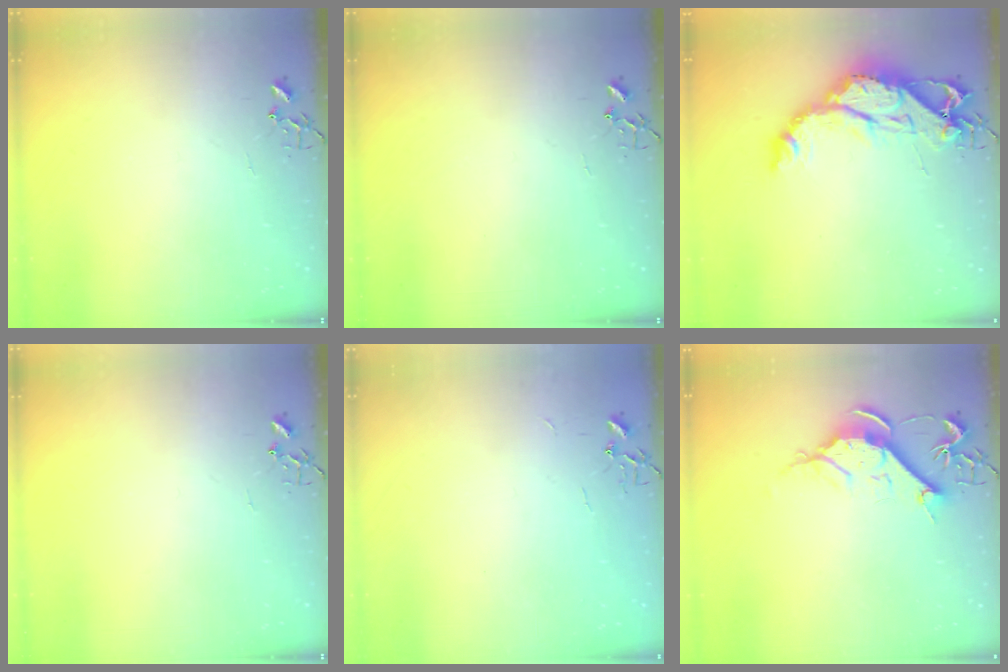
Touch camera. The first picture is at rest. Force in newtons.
{"total": 0.0}
{"total": 15.7, "press": 15.6, "slide": 1.4}
{"total": 0.0}
{"total": 1.9, "press": 1.9, "slide": 0.3}
{"total": 10.1, "press": 10.1, "slide": 0.6}